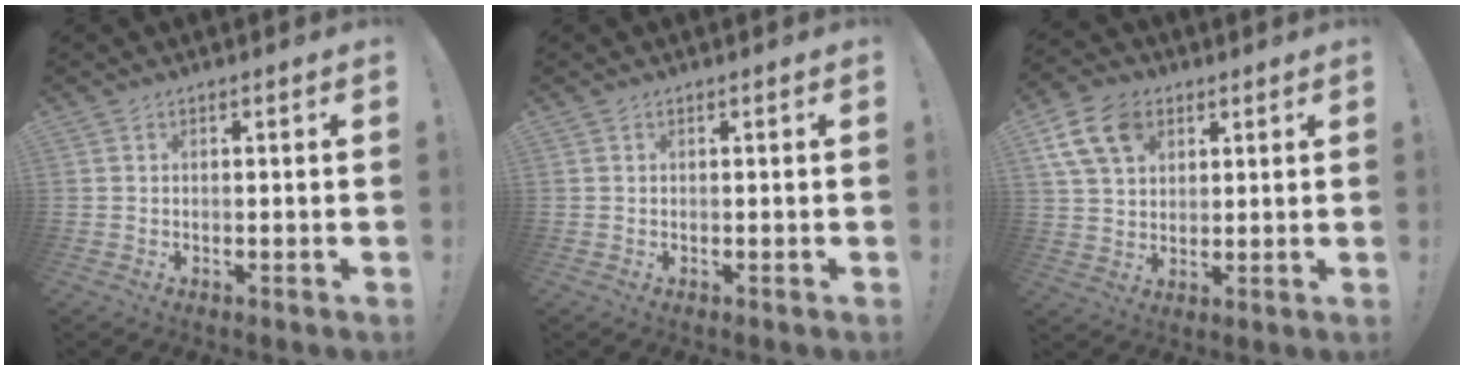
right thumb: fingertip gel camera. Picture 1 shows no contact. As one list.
[{"total": 0.0}, {"total": 12.7, "force": [5.9, 9.0, 6.8], "torque": [-0.126, -0.017, 0.118]}]